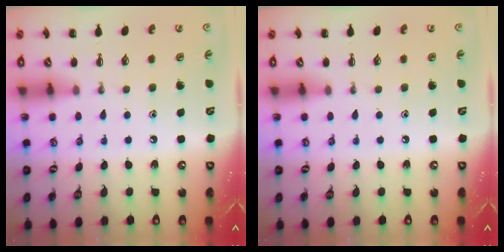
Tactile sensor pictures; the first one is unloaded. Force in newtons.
{"total": 0.0}